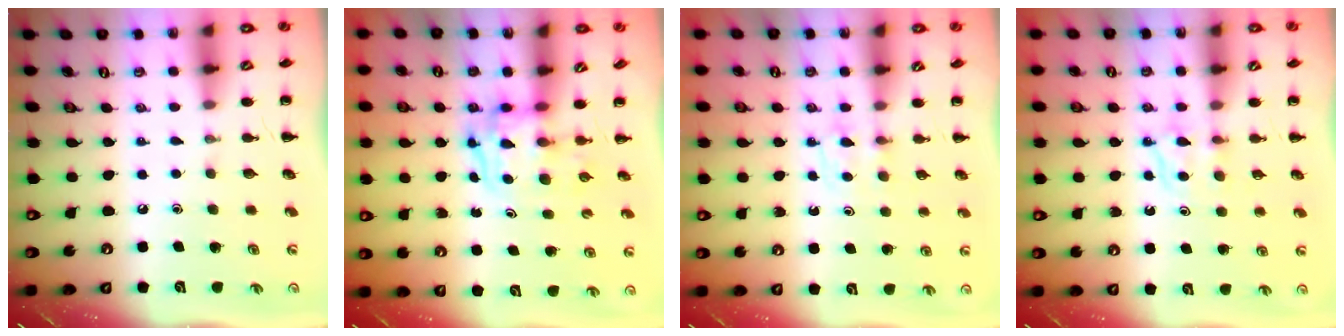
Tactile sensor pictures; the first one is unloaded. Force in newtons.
{"total": 3.4, "press": 3.3, "slide": 0.6}
{"total": 3.8, "press": 3.5, "slide": 1.5}
{"total": 5.2, "press": 5.0, "slide": 1.4}